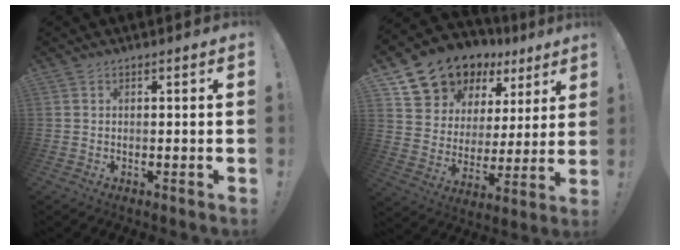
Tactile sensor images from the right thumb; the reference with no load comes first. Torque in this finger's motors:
{"motor_torque": [-0.49, 1.48, 0.32, 0.15, 0.30]}